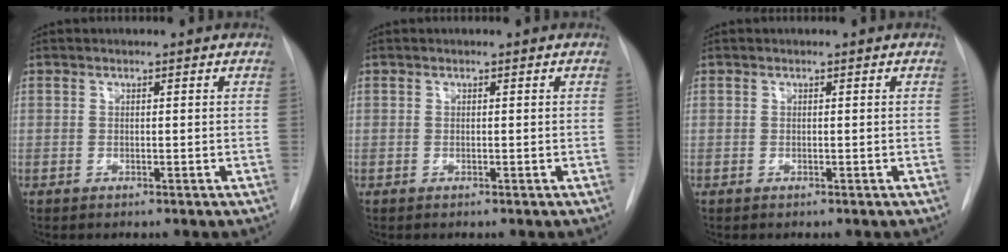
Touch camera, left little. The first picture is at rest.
{"total": 0.0}
{"total": 0.0}